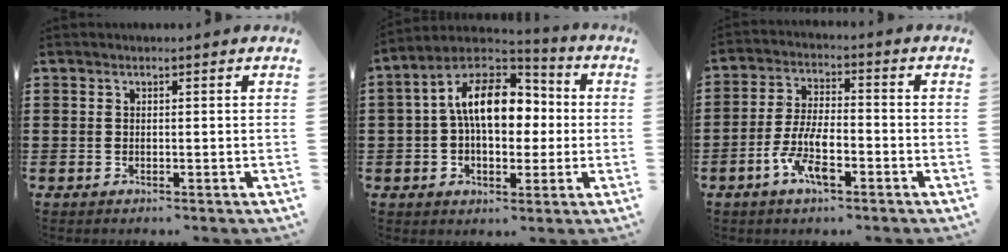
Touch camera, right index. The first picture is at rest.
{"total": 12.4, "force": [1.7, 7.5, 9.8], "torque": [-0.190, 0.011, 0.028]}
{"total": 7.9, "force": [-3.5, 3.0, 6.4], "torque": [-0.143, -0.005, -0.067]}